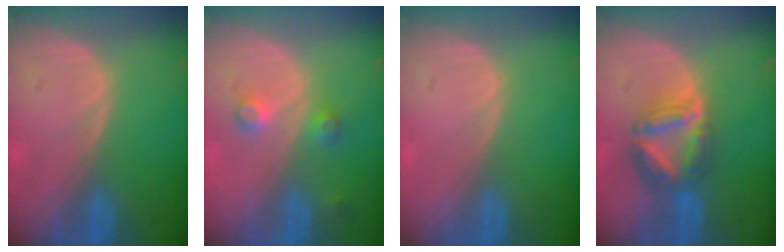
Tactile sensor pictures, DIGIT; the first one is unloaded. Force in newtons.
{"total": 3.5, "press": 3.3, "slide": 1.4}
{"total": 0.0}
{"total": 7.7, "press": 6.7, "slide": 3.7}